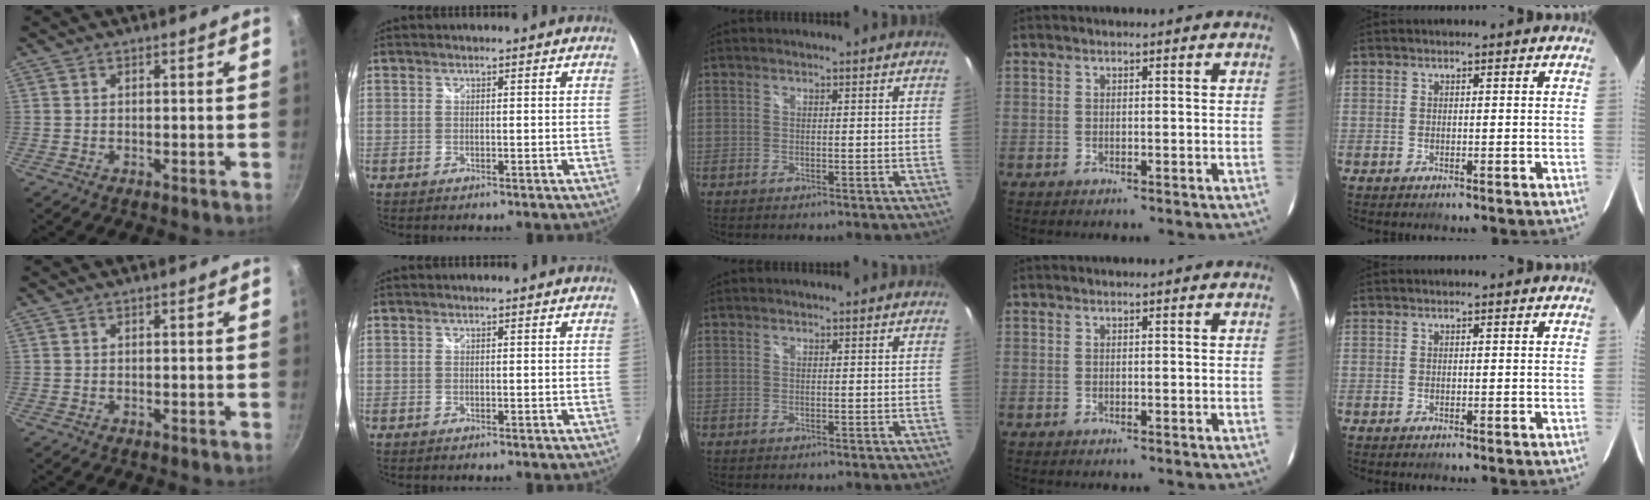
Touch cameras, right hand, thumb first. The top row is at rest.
{}